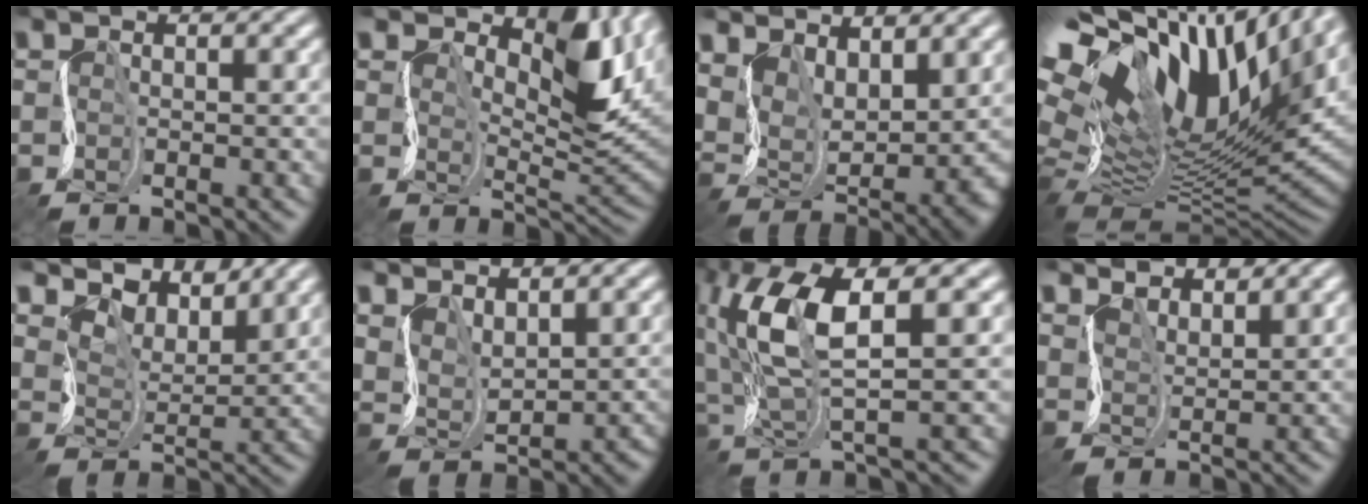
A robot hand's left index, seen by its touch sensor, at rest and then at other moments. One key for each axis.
{"total": 7.0, "fx": 3.7, "fy": 3.0, "fz": 5.2, "tx": -0.077, "ty": -0.006, "tz": 0.061}
{"total": 6.9, "fx": 4.3, "fy": 3.3, "fz": 4.3, "tx": -0.093, "ty": -0.006, "tz": 0.088}
{"total": 17.8, "fx": 7.7, "fy": 8.8, "fz": 13.4, "tx": -0.258, "ty": 0.030, "tz": 0.146}
{"total": 5.3, "fx": 4.7, "fy": 1.9, "fz": 1.3, "tx": -0.043, "ty": -0.004, "tz": 0.073}
{"total": 3.3, "fx": 2.5, "fy": 1.8, "fz": 1.3, "tx": -0.038, "ty": -0.003, "tz": 0.060}
{"total": 8.0, "fx": 2.6, "fy": 2.4, "fz": 7.2, "tx": -0.158, "ty": 0.011, "tz": 0.048}
{"total": 3.0, "fx": 3.0, "fy": 0.4, "fz": 0.1, "tx": -0.015, "ty": 0.002, "tz": 0.055}